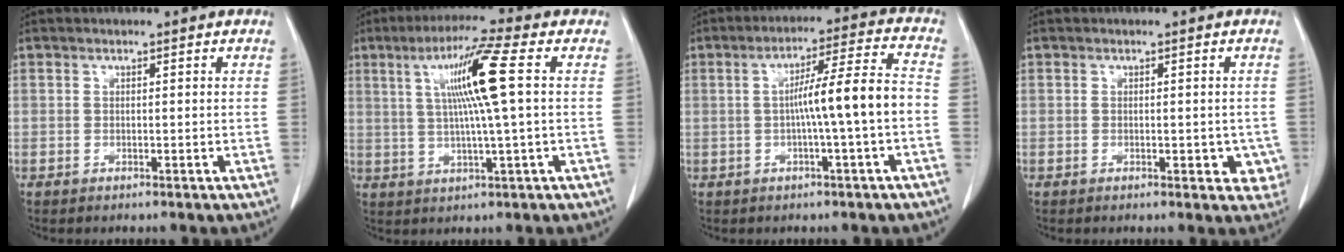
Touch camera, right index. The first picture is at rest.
{"total": 10.3, "force": [2.3, -1.2, 9.9], "torque": [-0.180, 0.007, 0.043]}
{"total": 9.2, "force": [-1.3, -0.9, 9.1], "torque": [-0.149, 0.018, -0.020]}
{"total": 3.9, "force": [-0.9, 2.2, 3.1], "torque": [-0.010, 0.001, -0.007]}